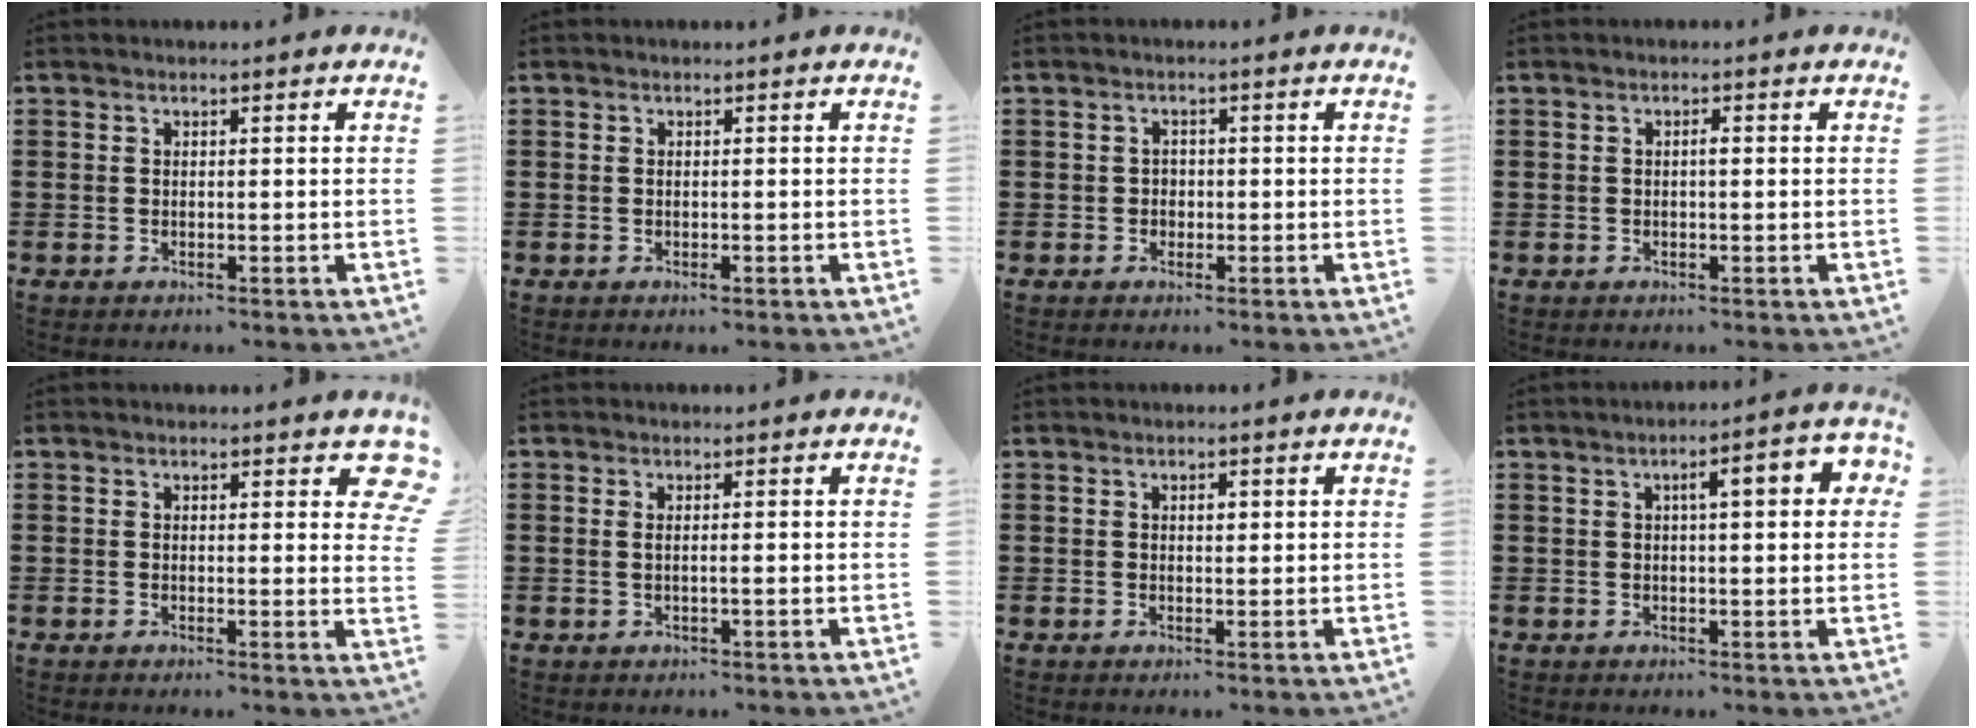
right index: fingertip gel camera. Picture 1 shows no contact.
{"total": 0.7, "force": [-0.2, 0.1, 0.7], "torque": [-0.014, -0.006, -0.002]}
{"total": 1.4, "force": [-0.4, 1.2, 0.5], "torque": [-0.013, 0.002, -0.010]}
{"total": 0.9, "force": [-0.1, 0.2, 0.8], "torque": [-0.016, -0.003, 0.000]}
{"total": 2.5, "force": [1.6, 1.1, 1.6], "torque": [-0.005, -0.004, 0.022]}
{"total": 1.1, "force": [-0.1, 0.0, 1.1], "torque": [-0.020, -0.004, -0.001]}
{"total": 1.3, "force": [0.4, 0.6, 1.0], "torque": [-0.013, 0.002, 0.004]}
{"total": 5.2, "force": [1.2, 1.3, 4.9], "torque": [-0.071, 0.001, 0.011]}